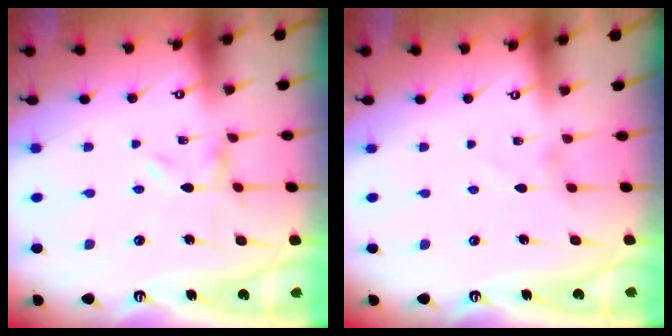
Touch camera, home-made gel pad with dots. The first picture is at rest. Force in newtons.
{"total": 0.6, "press": 0.5, "slide": 0.3}